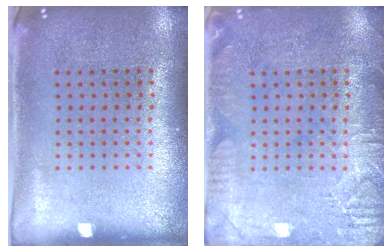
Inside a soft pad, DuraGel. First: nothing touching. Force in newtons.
{"total": 2.8, "press": 2.7, "slide": 0.4}